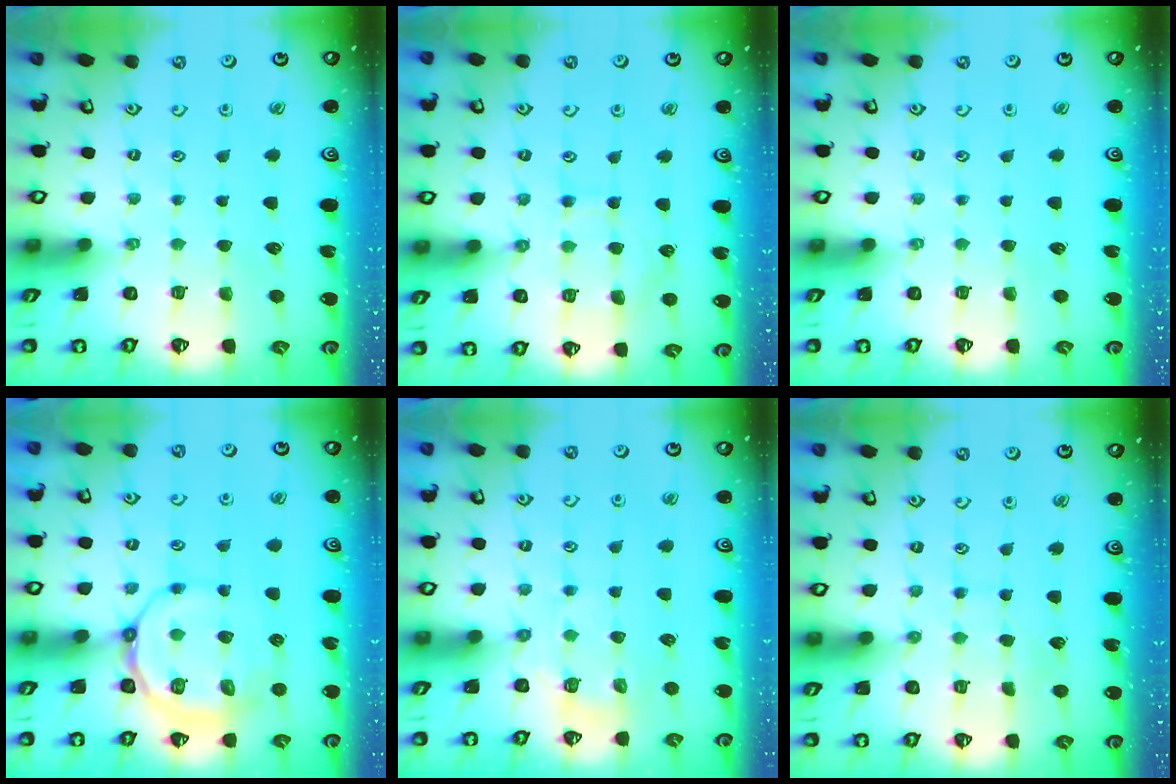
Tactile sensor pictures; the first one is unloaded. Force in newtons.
{"total": 9.9, "press": 9.8, "slide": 1.2}
{"total": 0.0}
{"total": 13.0, "press": 12.8, "slide": 2.0}
{"total": 7.7, "press": 7.6, "slide": 1.0}
{"total": 3.8, "press": 3.8, "slide": 0.2}